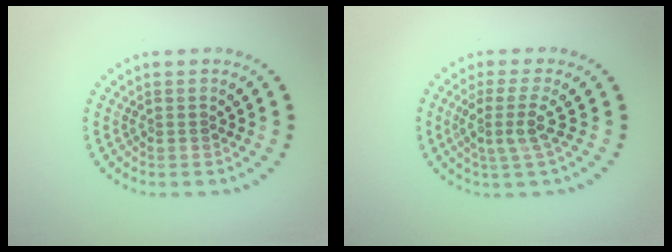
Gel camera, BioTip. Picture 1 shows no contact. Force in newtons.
{"total": 2.8, "press": 2.1, "slide": 1.8}